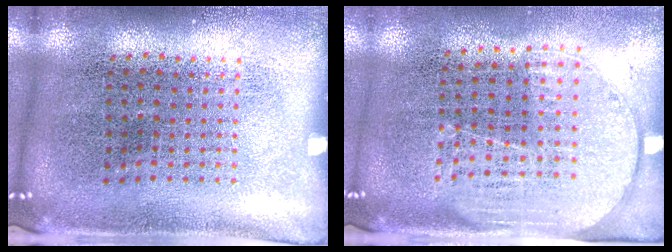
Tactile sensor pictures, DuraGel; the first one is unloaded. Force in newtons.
{"total": 1.6, "press": 1.4, "slide": 0.8}